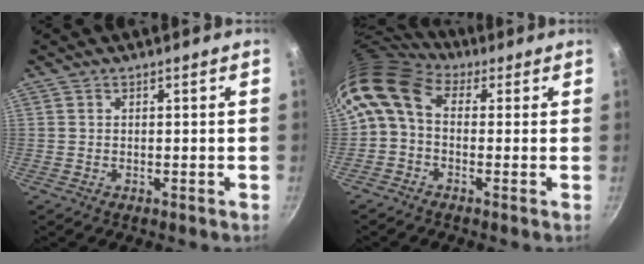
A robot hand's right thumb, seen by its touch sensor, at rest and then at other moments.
{"total": 8.8, "force": [1.3, 6.1, 6.2], "torque": [-0.118, 0.025, 0.004]}